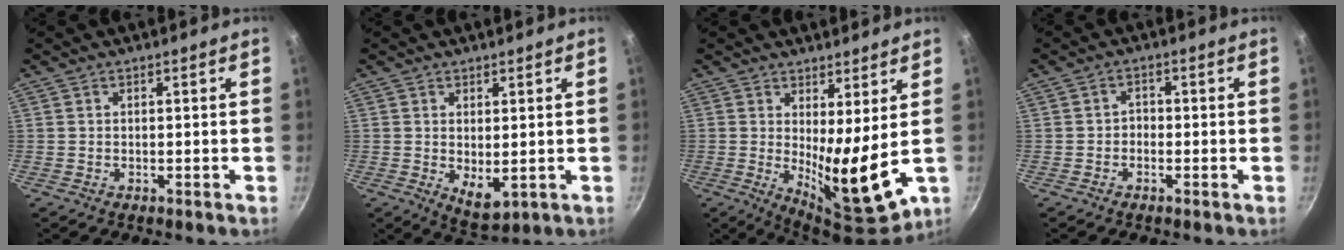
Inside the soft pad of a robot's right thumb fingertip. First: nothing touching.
{"total": 5.5, "force": [0.2, 2.8, 4.8], "torque": [-0.067, -0.018, 0.014]}
{"total": 10.9, "force": [1.7, 3.0, 10.4], "torque": [-0.153, -0.043, 0.034]}
{"total": 1.7, "force": [-0.8, 1.3, 0.7], "torque": [-0.005, 0.011, -0.018]}